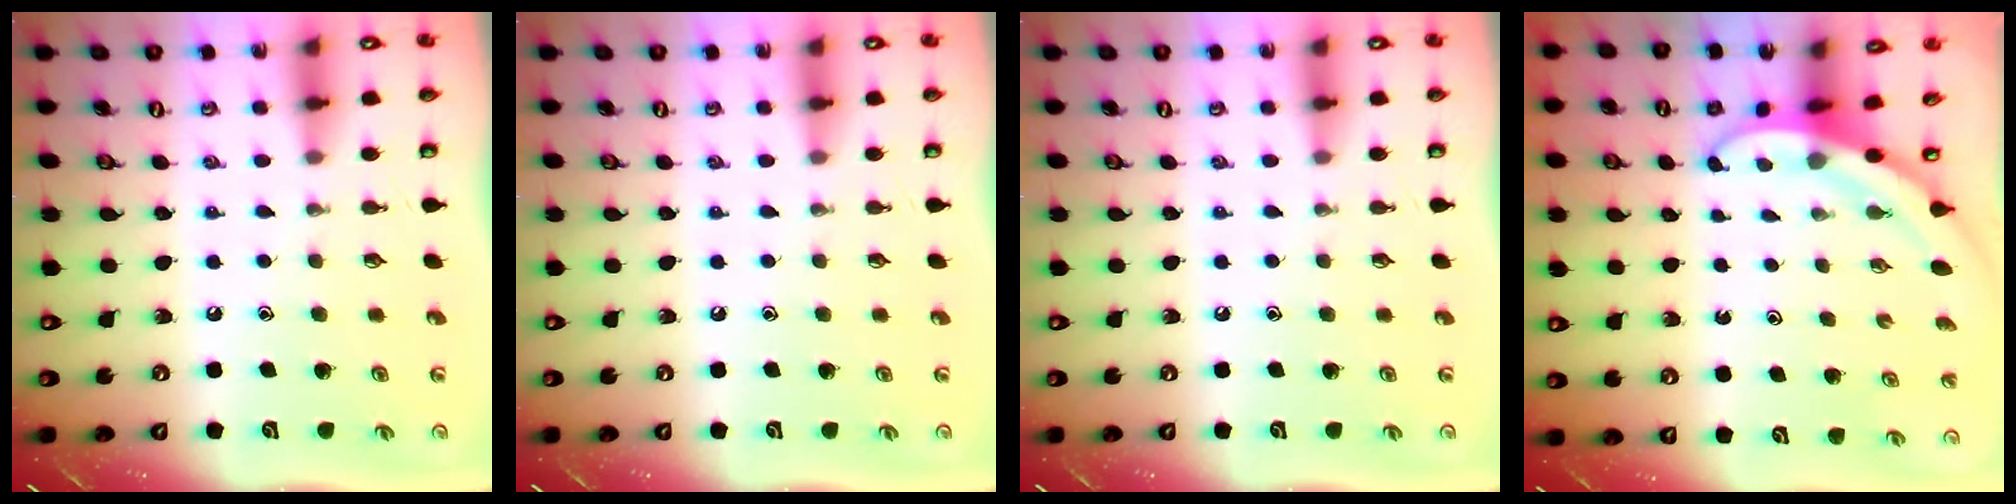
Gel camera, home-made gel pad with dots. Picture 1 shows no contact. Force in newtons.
{"total": 0.0}
{"total": 0.0}
{"total": 3.3, "press": 3.3, "slide": 0.1}